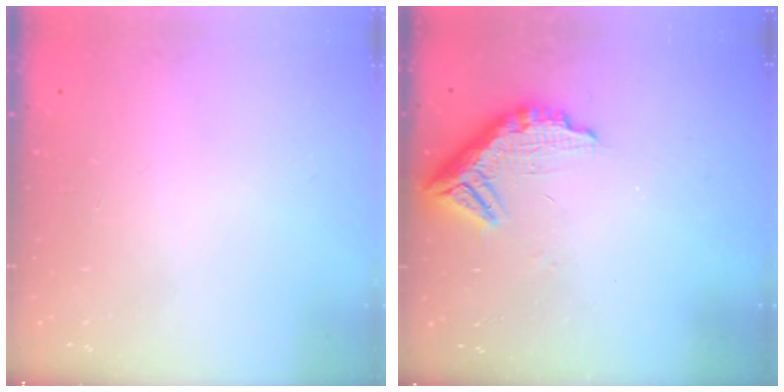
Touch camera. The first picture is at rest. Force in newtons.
{"total": 10.8, "press": 10.7, "slide": 0.8}